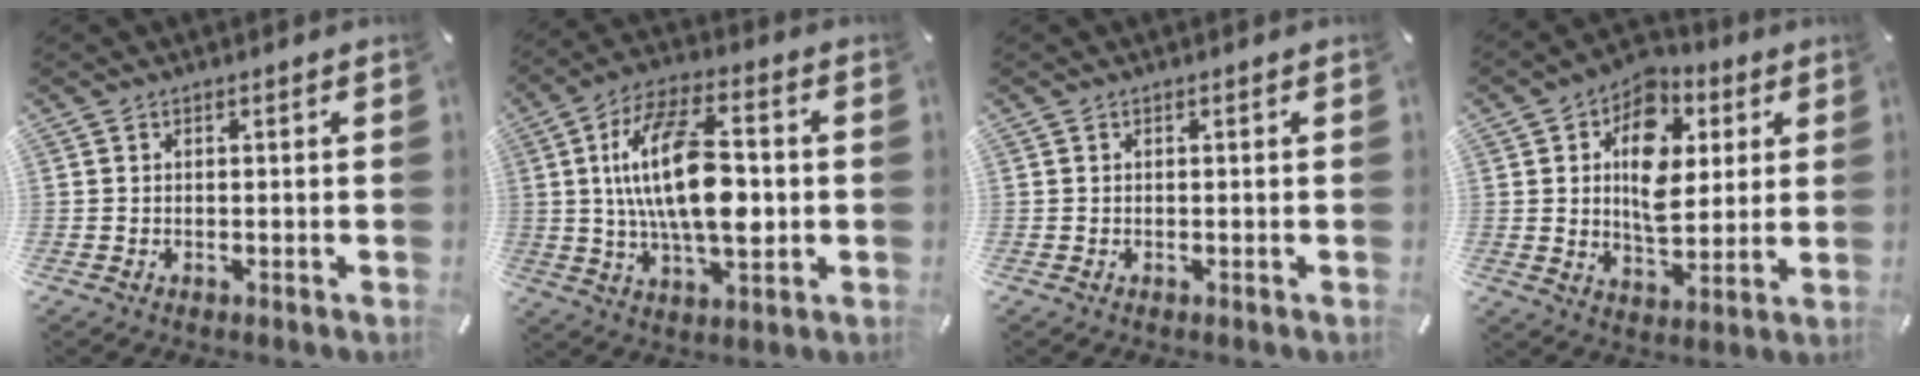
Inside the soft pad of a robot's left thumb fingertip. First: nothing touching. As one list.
[{"total": 19.0, "force": [0.9, 9.5, 16.5], "torque": [-0.305, 0.001, 0.012]}, {"total": 0.0}, {"total": 13.5, "force": [3.6, 9.8, 8.5], "torque": [-0.114, -0.010, 0.063]}]